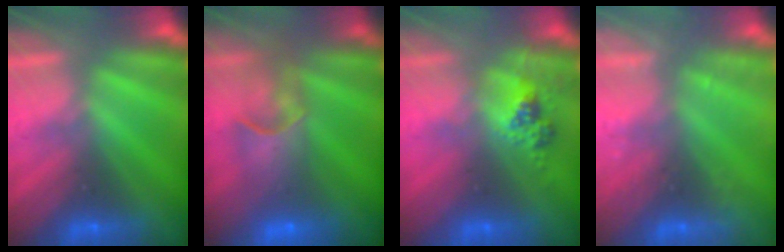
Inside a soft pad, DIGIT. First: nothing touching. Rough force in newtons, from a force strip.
{"total": 7.6}
{"total": 2.5}
{"total": 2.6}